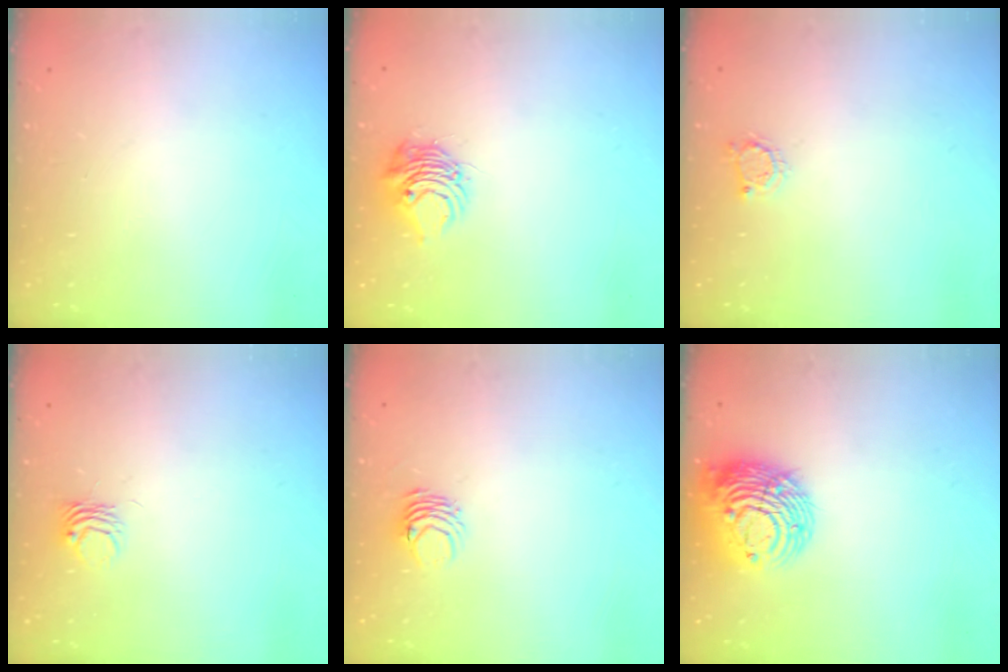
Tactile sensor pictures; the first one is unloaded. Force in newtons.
{"total": 7.3, "press": 7.3, "slide": 0.7}
{"total": 3.6, "press": 3.6, "slide": 0.5}
{"total": 4.0, "press": 4.0, "slide": 0.0}
{"total": 4.2, "press": 4.2, "slide": 0.4}
{"total": 13.4, "press": 13.3, "slide": 1.7}